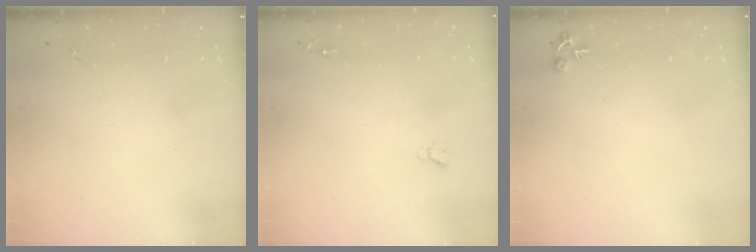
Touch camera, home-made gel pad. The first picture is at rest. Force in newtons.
{"total": 2.7, "press": 2.7, "slide": 0.0}
{"total": 4.7, "press": 4.7, "slide": 0.2}